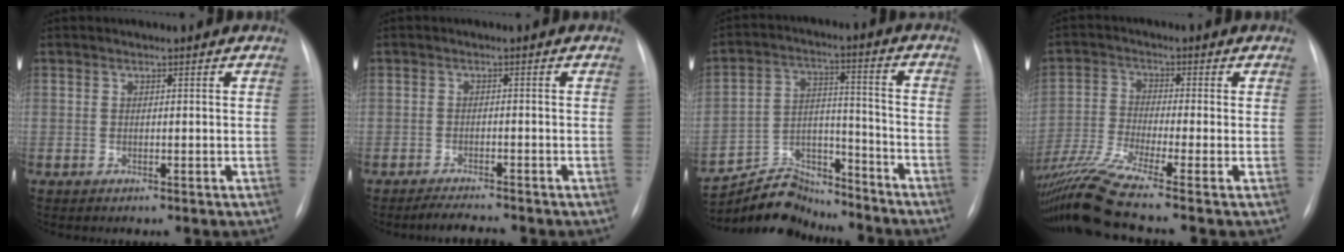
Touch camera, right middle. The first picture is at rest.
{"total": 2.7, "force": [-2.6, 0.0, 0.8], "torque": [-0.021, -0.013, -0.042]}
{"total": 11.1, "force": [-10.7, 2.8, 0.6], "torque": [-0.006, 0.040, -0.188]}
{"total": 10.8, "force": [-8.4, -2.1, 6.5], "torque": [-0.128, -0.022, -0.156]}